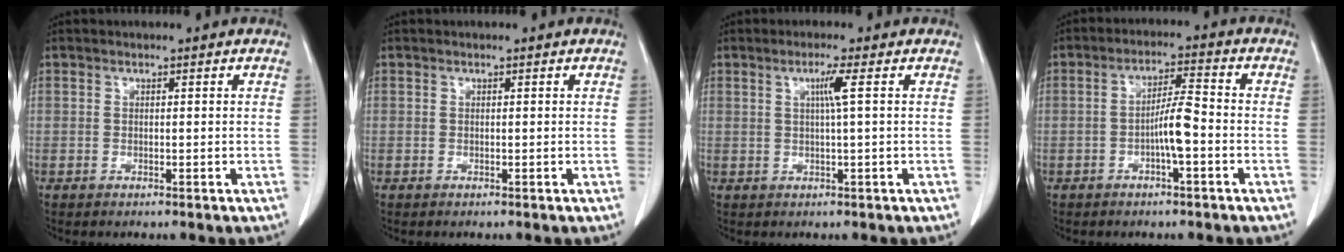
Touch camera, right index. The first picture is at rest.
{"total": 0.0}
{"total": 2.7, "force": [0.7, -0.7, 2.5], "torque": [-0.049, 0.000, 0.013]}
{"total": 5.2, "force": [-1.6, 0.4, 4.9], "torque": [-0.092, 0.010, -0.028]}